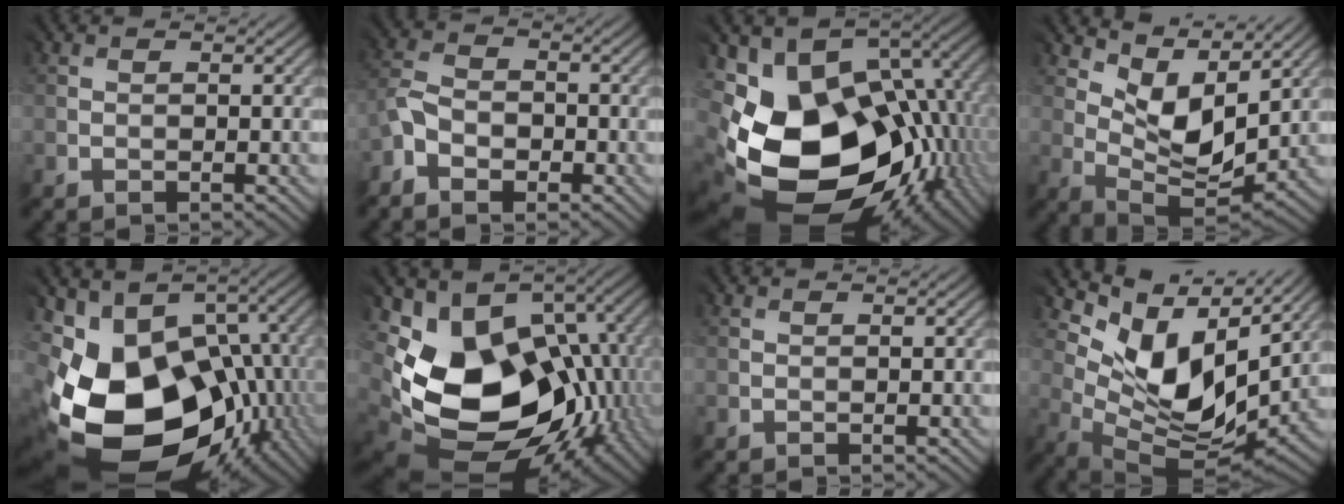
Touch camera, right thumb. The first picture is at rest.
{"total": 4.7, "force": [-2.6, 3.3, 2.0], "torque": [-0.051, -0.006, -0.057]}
{"total": 19.3, "force": [-2.6, 14.0, 13.0], "torque": [-0.282, -0.052, -0.014]}
{"total": 9.0, "force": [5.6, 4.2, 5.7], "torque": [-0.122, -0.003, 0.102]}
{"total": 19.0, "force": [-4.4, 14.1, 12.0], "torque": [-0.256, -0.054, -0.050]}
{"total": 18.8, "force": [-0.7, 13.9, 12.5], "torque": [-0.229, -0.038, 0.027]}
{"total": 0.0}
{"total": 10.9, "force": [5.0, 6.3, 7.3], "torque": [-0.141, -0.002, 0.100]}